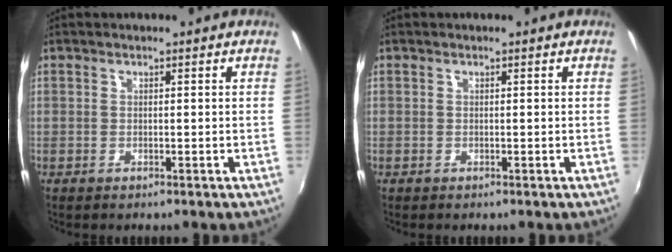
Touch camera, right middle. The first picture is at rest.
{"total": 0.0}